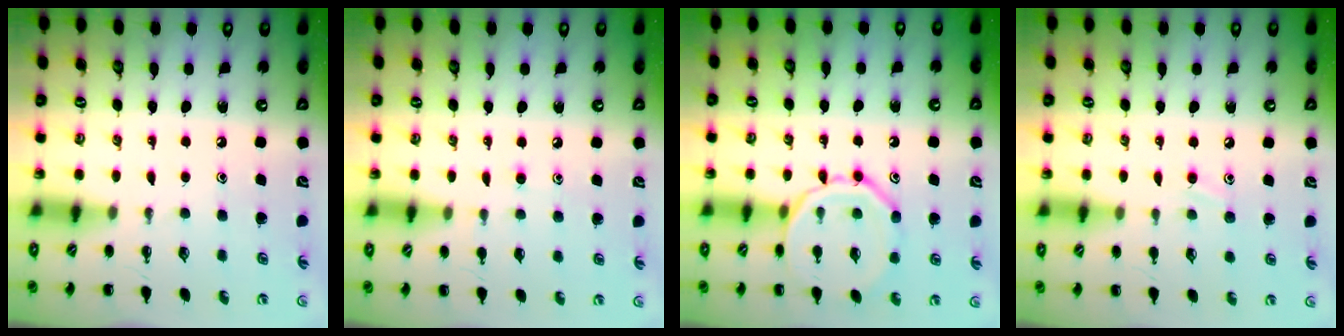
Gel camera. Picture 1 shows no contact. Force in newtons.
{"total": 5.8, "press": 5.4, "slide": 2.2}
{"total": 12.6, "press": 12.6, "slide": 0.5}
{"total": 6.2, "press": 5.9, "slide": 2.2}